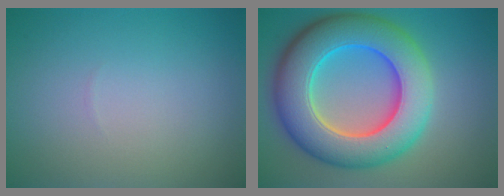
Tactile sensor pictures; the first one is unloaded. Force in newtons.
{"total": 11.5, "press": 11.5, "slide": 0.4}